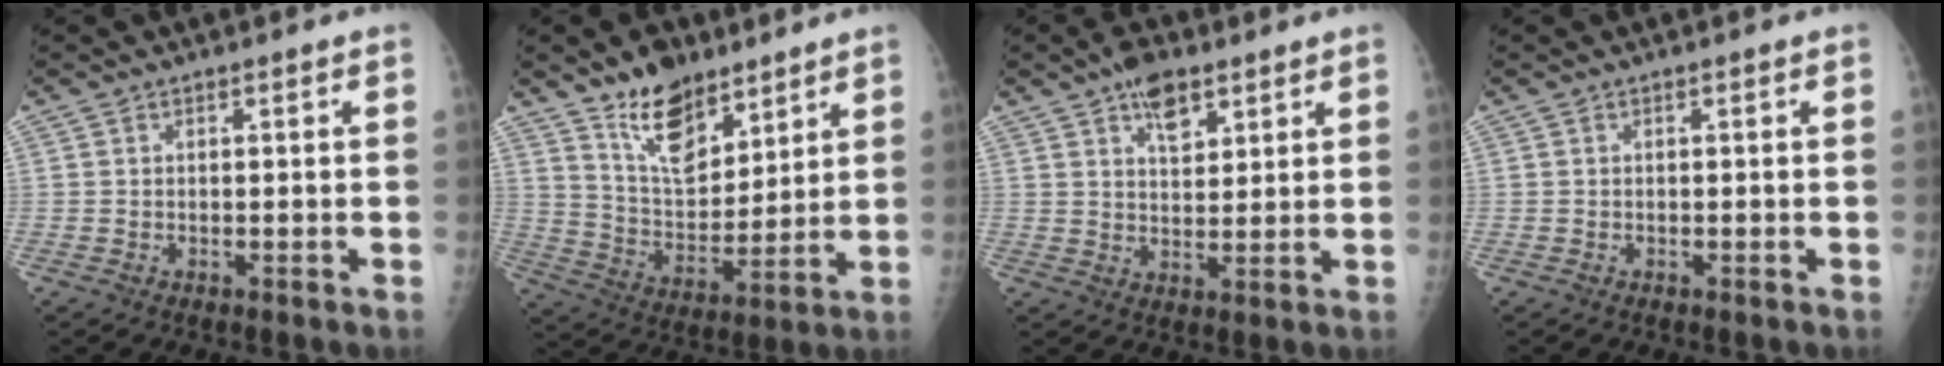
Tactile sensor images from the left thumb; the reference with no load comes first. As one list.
[{"total": 13.0, "force": [9.1, 6.5, 6.7], "torque": [-0.081, -0.068, 0.170]}, {"total": 7.2, "force": [4.2, 3.7, 4.4], "torque": [-0.050, -0.019, 0.066]}, {"total": 0.0}]